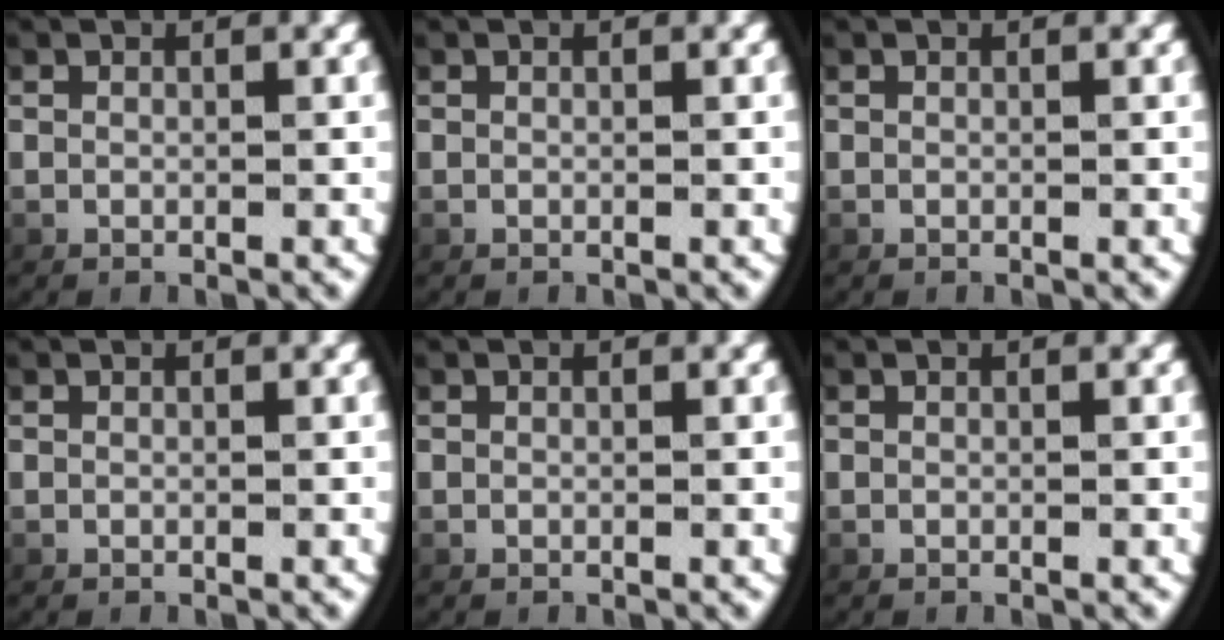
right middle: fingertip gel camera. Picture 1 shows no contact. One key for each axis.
{"total": 0.0}
{"total": 0.0}
{"total": 0.0}
{"total": 0.0}
{"total": 0.0}